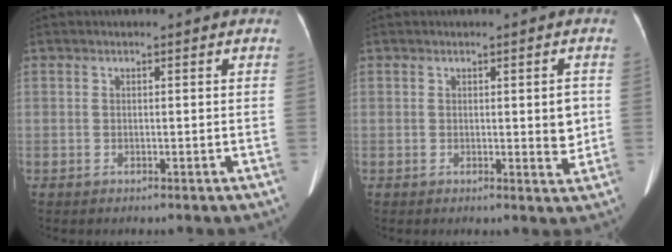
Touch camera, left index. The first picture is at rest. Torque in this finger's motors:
{"motor_torque": [0.31, 0.07, 0.20, 0.05]}